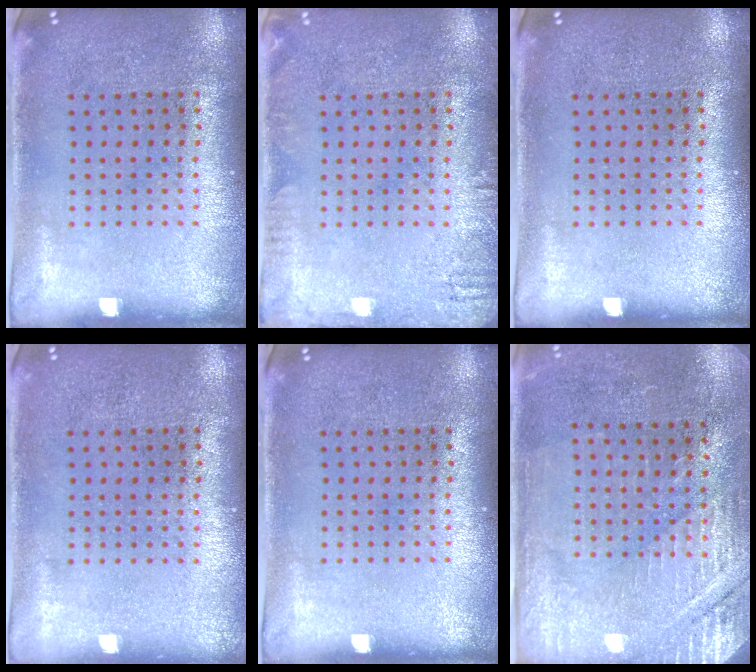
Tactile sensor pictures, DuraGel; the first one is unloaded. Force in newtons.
{"total": 1.7, "press": 1.7, "slide": 0.2}
{"total": 0.0}
{"total": 0.0}
{"total": 0.0}
{"total": 2.9, "press": 2.9, "slide": 0.4}